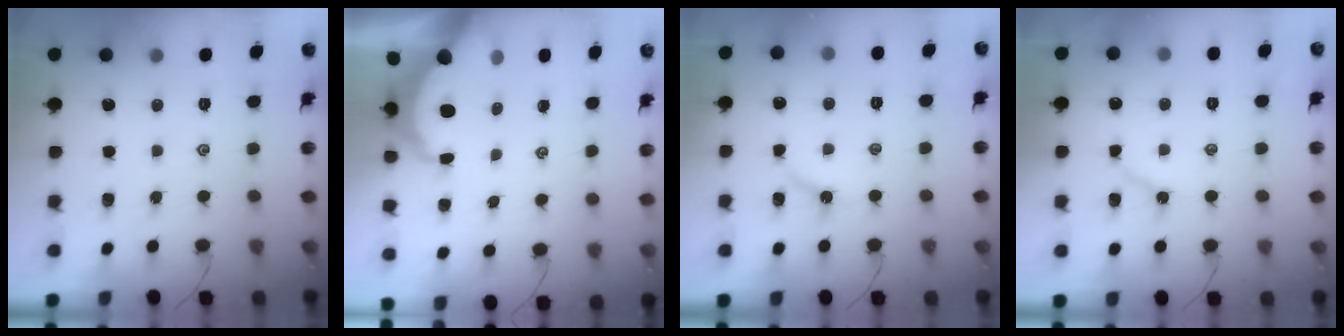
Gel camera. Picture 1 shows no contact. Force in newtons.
{"total": 6.0, "press": 6.0, "slide": 0.8}
{"total": 3.7, "press": 3.7, "slide": 0.5}
{"total": 2.9, "press": 2.9, "slide": 0.4}